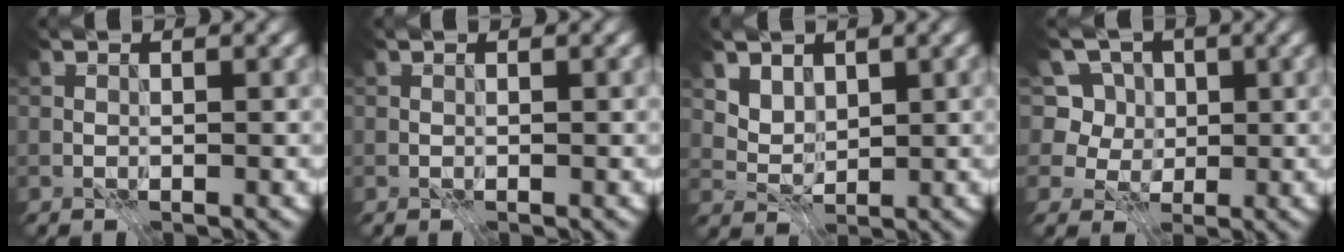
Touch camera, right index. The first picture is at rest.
{"total": 0.0}
{"total": 3.8, "force": [2.4, 2.5, 1.6], "torque": [-0.049, -0.015, 0.070]}
{"total": 8.9, "force": [3.8, 7.2, 3.5], "torque": [-0.060, 0.014, 0.044]}